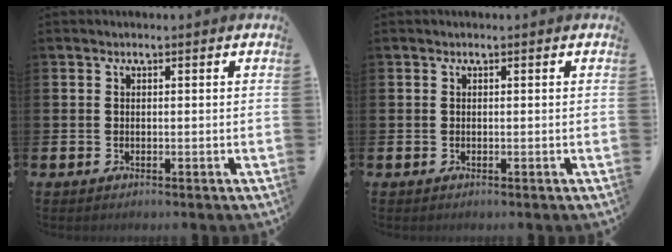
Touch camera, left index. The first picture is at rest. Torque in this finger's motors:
{"motor_torque": [0.01, 0.00, 0.05, 0.02]}